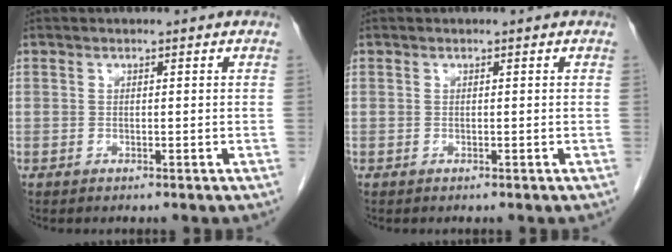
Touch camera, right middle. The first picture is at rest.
{"total": 0.0}